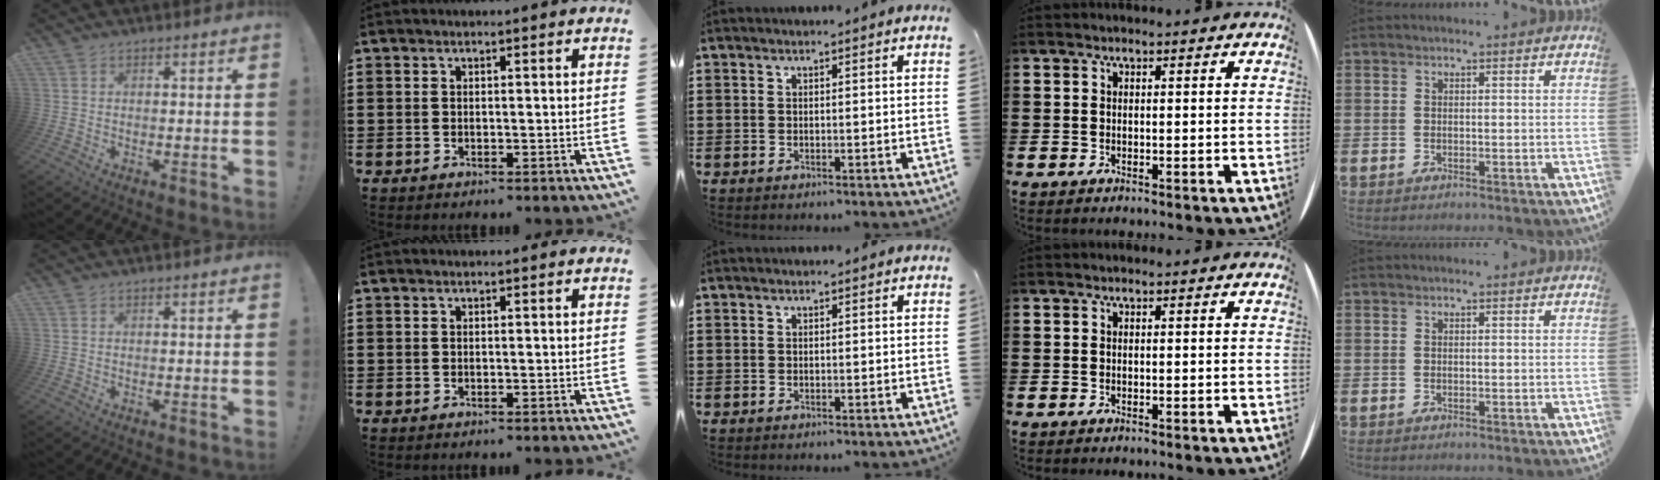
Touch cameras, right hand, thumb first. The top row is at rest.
{}